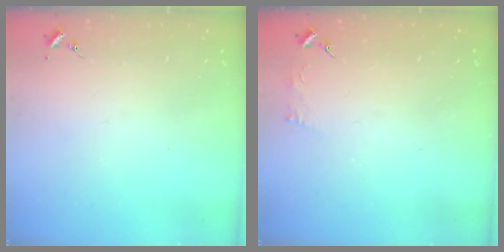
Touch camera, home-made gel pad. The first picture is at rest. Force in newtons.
{"total": 2.4, "press": 2.4, "slide": 0.3}